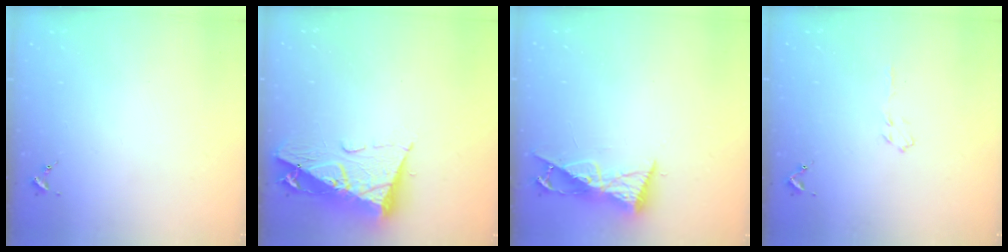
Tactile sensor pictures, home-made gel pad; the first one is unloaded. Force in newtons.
{"total": 12.5, "press": 12.4, "slide": 1.3}
{"total": 8.9, "press": 8.9, "slide": 0.5}
{"total": 3.5, "press": 3.4, "slide": 0.5}